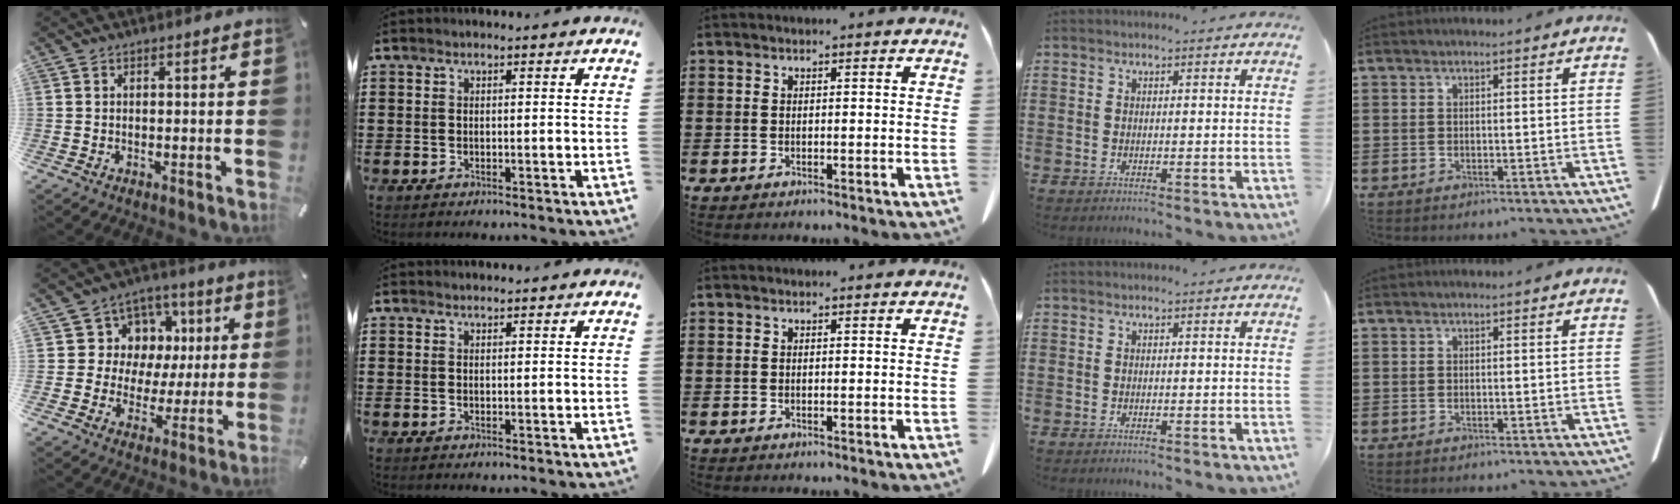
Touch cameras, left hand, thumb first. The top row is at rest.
{"thumb": {"total": 10.6, "force": [0.9, 10.5, 1.5], "torque": [-0.017, -0.014, 0.021]}, "index": {"total": 0.9, "force": [0.9, 0.1, 0.0], "torque": [-0.002, 0.000, 0.018]}}